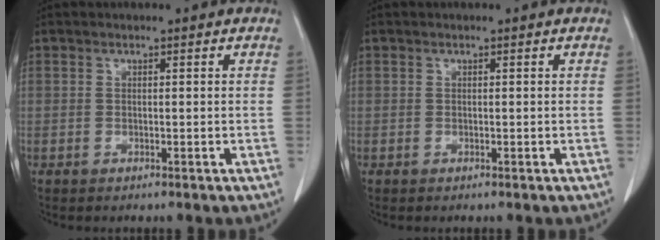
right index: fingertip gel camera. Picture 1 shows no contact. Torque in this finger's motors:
{"motor_torque": [0.00, 0.00, 0.01, 0.00]}